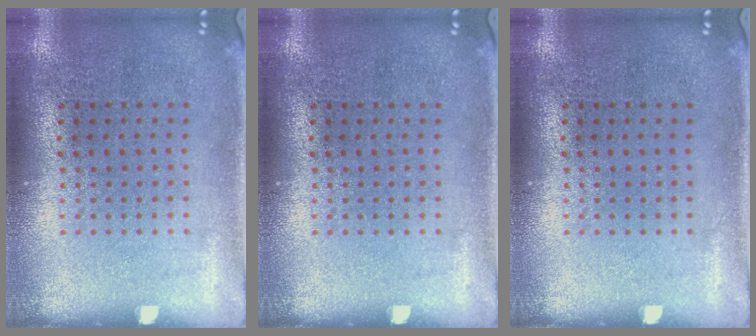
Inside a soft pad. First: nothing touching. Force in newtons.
{"total": 0.0}
{"total": 0.0}